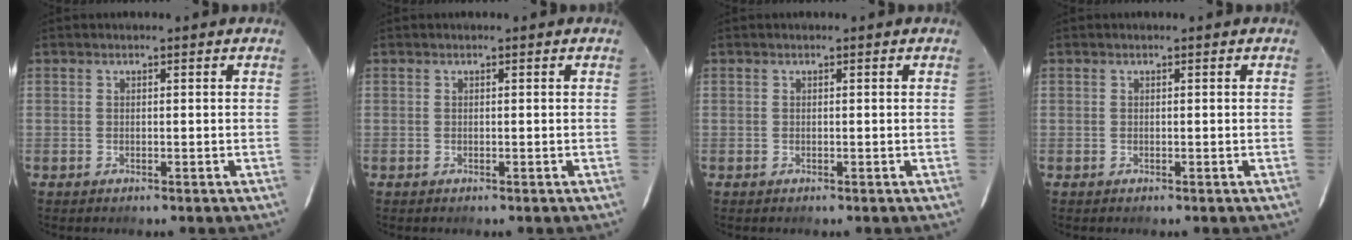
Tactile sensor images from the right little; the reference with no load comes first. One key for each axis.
{"total": 0.0}
{"total": 0.0}
{"total": 0.0}